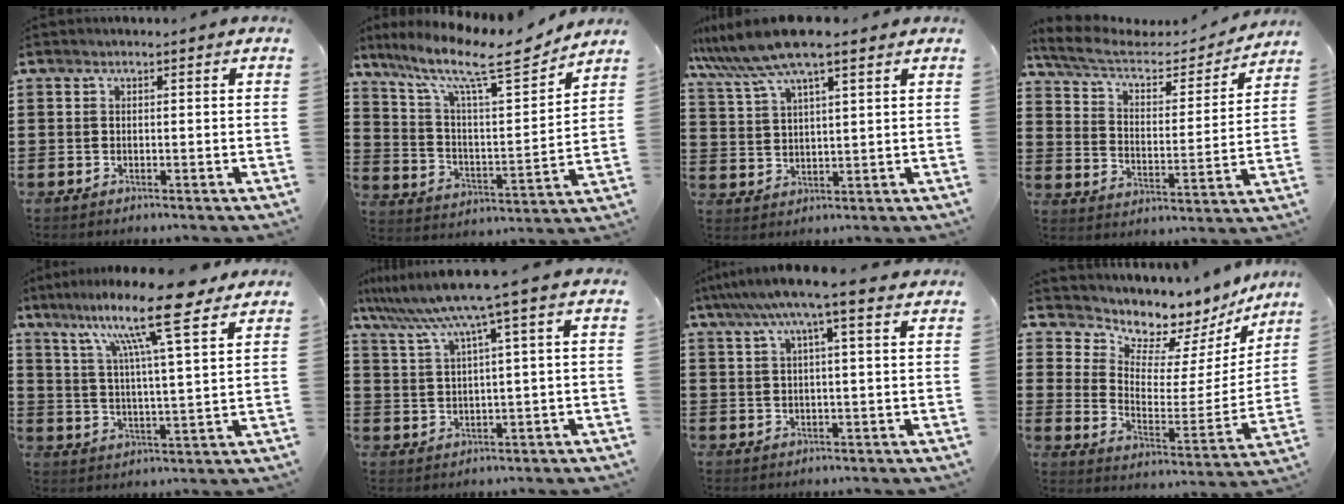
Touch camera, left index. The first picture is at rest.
{"total": 13.1, "force": [10.1, 2.3, 8.0], "torque": [-0.174, -0.058, 0.165]}
{"total": 8.6, "force": [6.7, 0.9, 5.3], "torque": [-0.120, -0.016, 0.122]}
{"total": 6.4, "force": [5.1, 2.2, 3.2], "torque": [-0.088, -0.026, 0.084]}
{"total": 13.5, "force": [9.9, 0.8, 9.2], "torque": [-0.181, -0.042, 0.157]}
{"total": 7.2, "force": [4.2, -0.7, 5.8], "torque": [-0.134, -0.029, 0.067]}
{"total": 6.6, "force": [4.1, 0.2, 5.2], "torque": [-0.112, -0.004, 0.068]}
{"total": 6.4, "force": [6.0, 2.3, -0.2], "torque": [-0.026, -0.072, 0.099]}